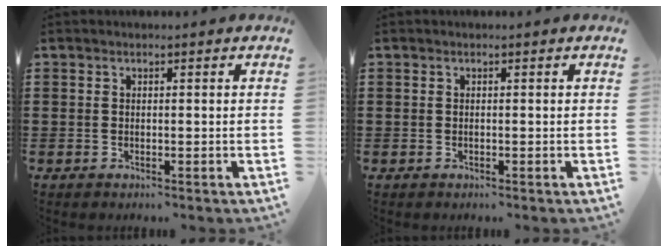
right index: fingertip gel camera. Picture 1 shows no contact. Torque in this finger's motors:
{"motor_torque": [0.76, 0.73, 0.02, 0.00]}